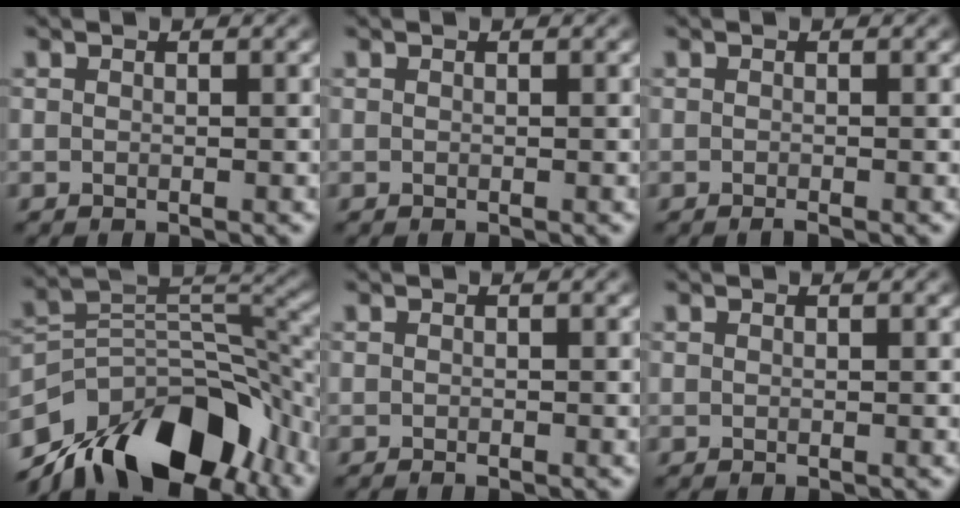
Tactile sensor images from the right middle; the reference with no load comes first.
{"total": 0.0}
{"total": 0.5, "force": [-0.4, 0.0, 0.3], "torque": [-0.004, 0.000, -0.008]}
{"total": 13.5, "force": [-9.7, 5.9, 7.3], "torque": [-0.112, 0.020, -0.176]}
{"total": 0.0}
{"total": 0.0}